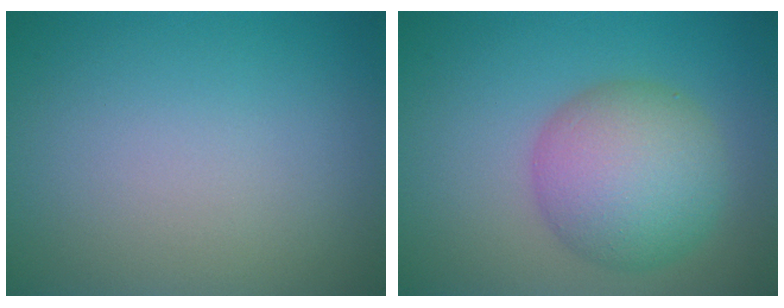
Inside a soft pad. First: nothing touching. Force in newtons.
{"total": 7.1, "press": 7.1, "slide": 0.3}